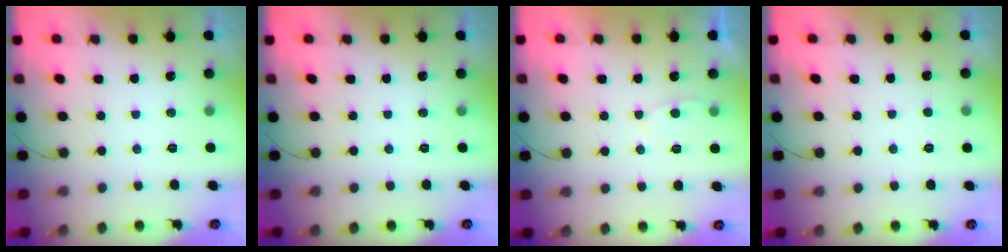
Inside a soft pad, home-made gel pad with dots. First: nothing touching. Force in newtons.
{"total": 0.0}
{"total": 2.4, "press": 2.4, "slide": 0.4}
{"total": 2.0, "press": 2.0, "slide": 0.2}